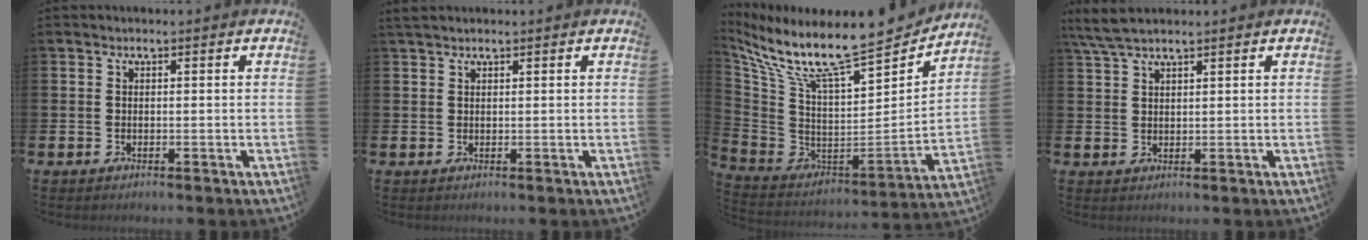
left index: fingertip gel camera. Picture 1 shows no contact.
{"total": 1.2, "force": [1.1, 0.2, 0.4], "torque": [-0.008, 0.004, 0.020]}
{"total": 11.8, "force": [9.7, 2.4, 6.2], "torque": [-0.144, -0.075, 0.158]}
{"total": 3.9, "force": [3.3, 0.8, 2.0], "torque": [-0.055, 0.000, 0.062]}